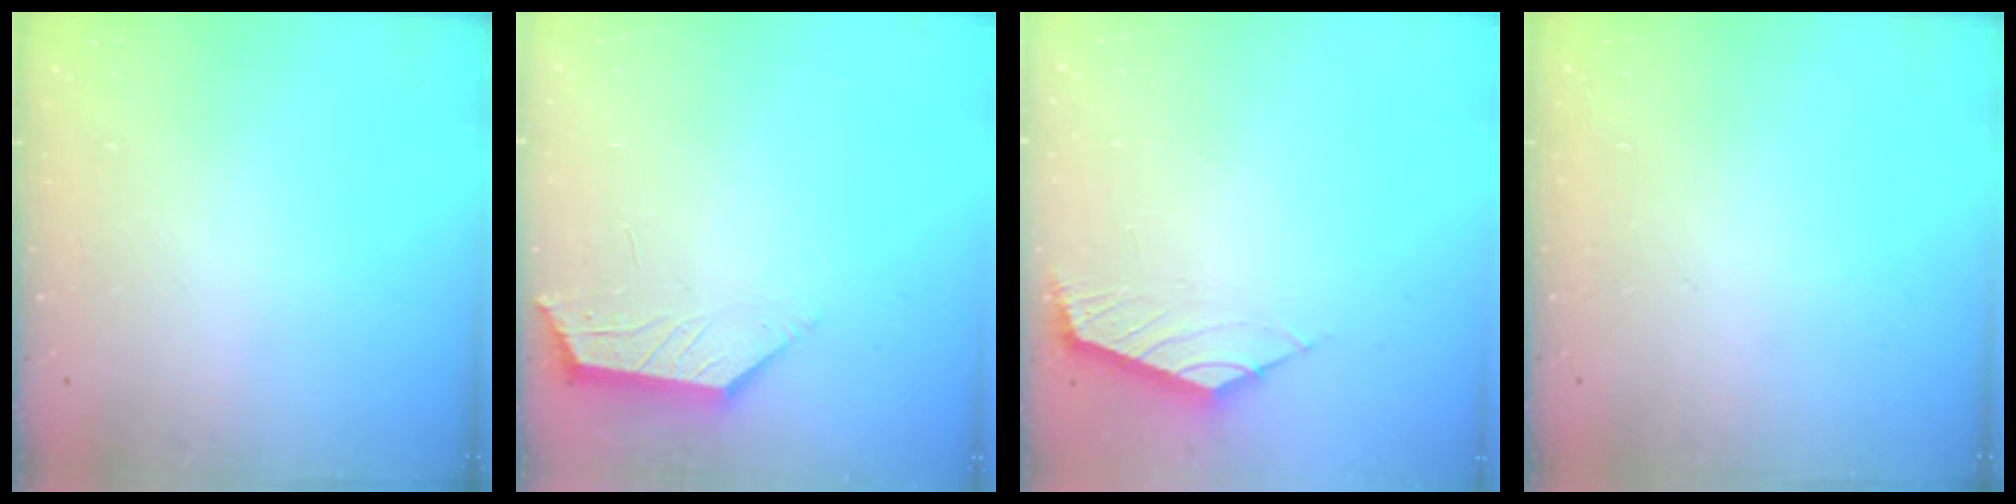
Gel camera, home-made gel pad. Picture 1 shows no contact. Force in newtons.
{"total": 1.9, "press": 1.8, "slide": 0.5}
{"total": 2.3, "press": 2.2, "slide": 0.5}
{"total": 0.0}